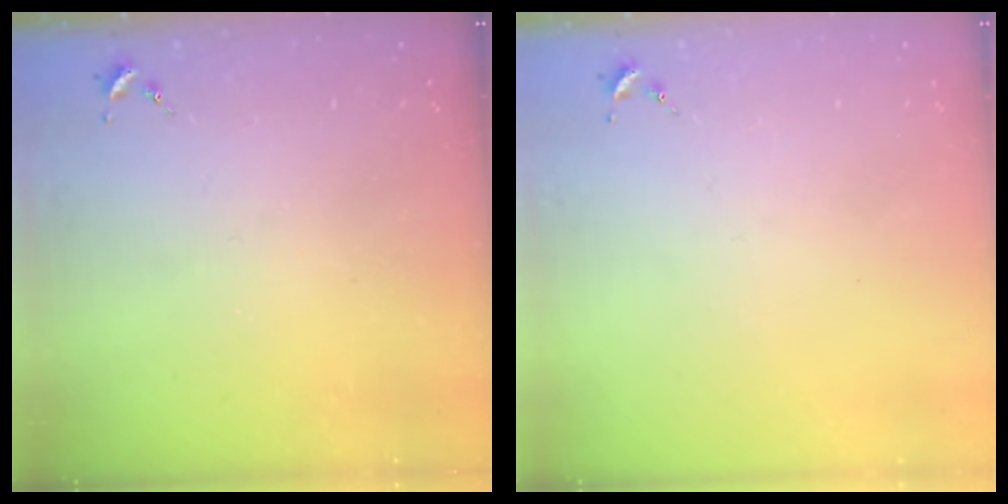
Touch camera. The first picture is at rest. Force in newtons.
{"total": 0.0}